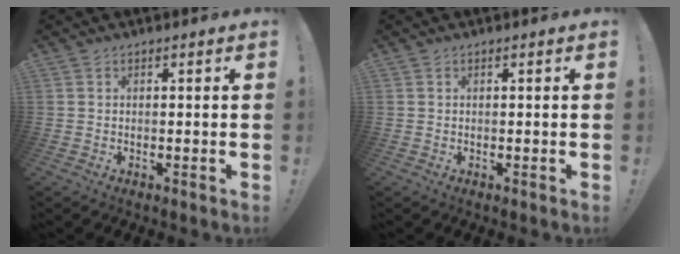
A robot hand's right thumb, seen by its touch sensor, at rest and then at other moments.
{"total": 0.0}